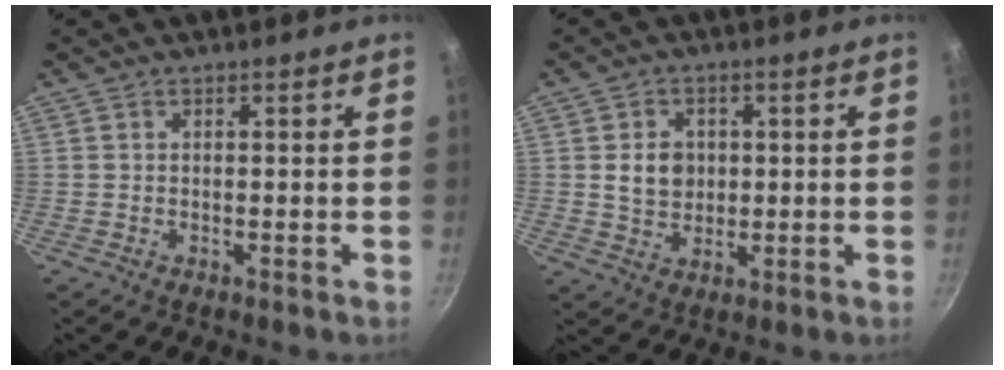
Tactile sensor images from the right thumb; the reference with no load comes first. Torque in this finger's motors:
{"motor_torque": [0.38, 1.37, 0.77, -0.31, 0.15]}